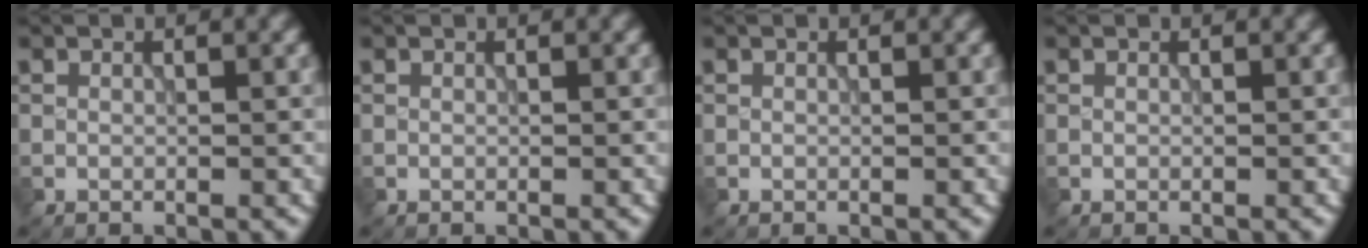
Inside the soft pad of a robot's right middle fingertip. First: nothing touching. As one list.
[{"total": 0.0}, {"total": 0.0}, {"total": 0.0}]